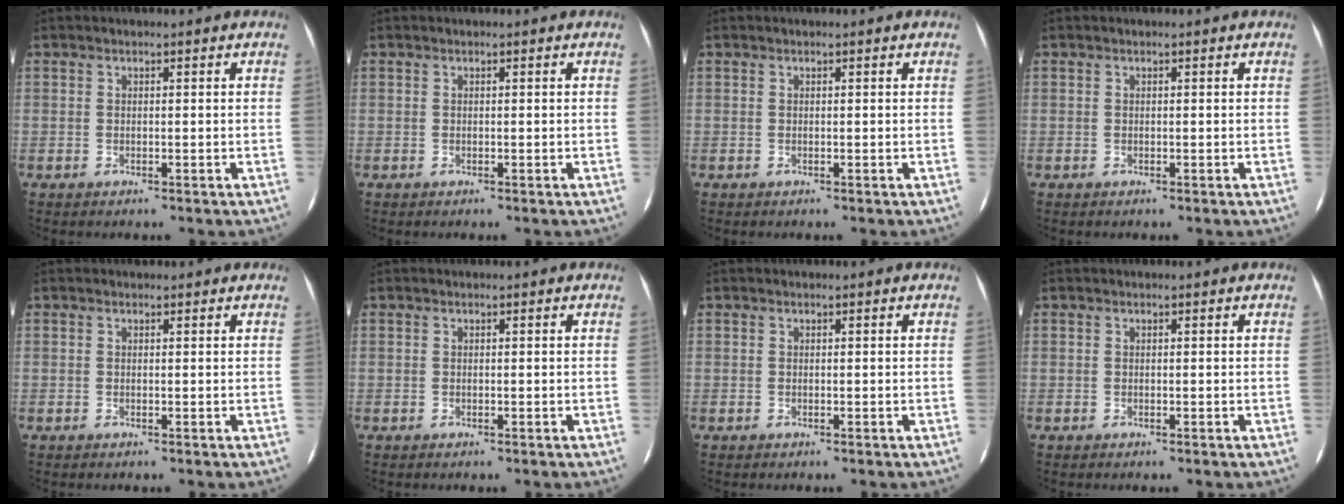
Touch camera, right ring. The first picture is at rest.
{"total": 0.0}
{"total": 0.0}
{"total": 0.0}
{"total": 0.5, "force": [0.4, 0.3, 0.0], "torque": [-0.004, 0.004, 0.004]}
{"total": 0.0}
{"total": 0.0}
{"total": 0.0}